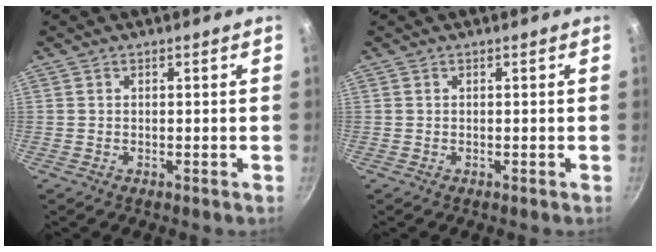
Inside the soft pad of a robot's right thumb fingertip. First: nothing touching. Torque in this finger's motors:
{"motor_torque": [0.03, 0.00, -0.19, 0.08, 0.00]}